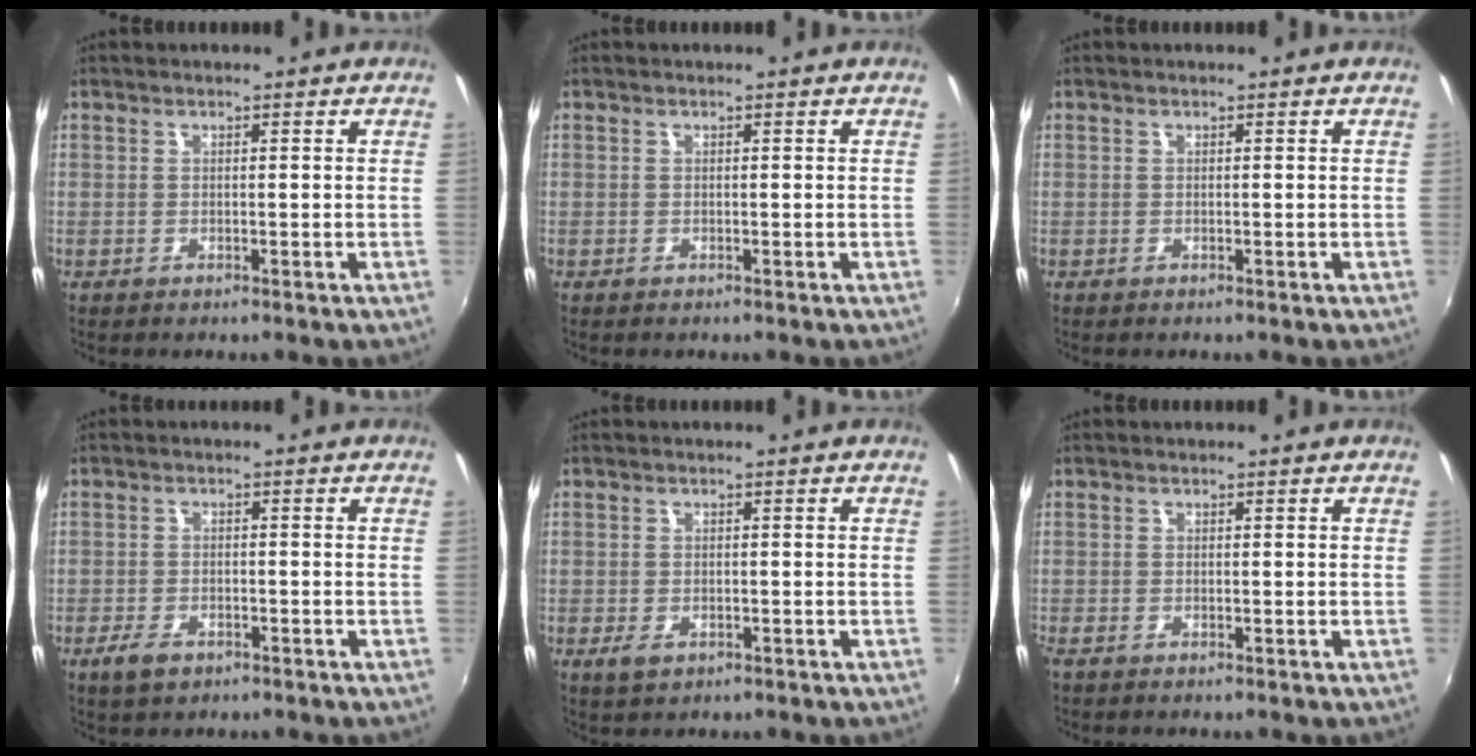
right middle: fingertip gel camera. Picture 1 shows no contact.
{"total": 0.0}
{"total": 0.0}
{"total": 4.2, "force": [-2.6, 2.1, 2.5], "torque": [-0.061, -0.006, -0.047]}
{"total": 2.7, "force": [-1.3, 1.5, 1.8], "torque": [-0.036, -0.005, -0.019]}
{"total": 0.9, "force": [-0.7, 0.4, 0.5], "torque": [-0.011, -0.005, -0.014]}